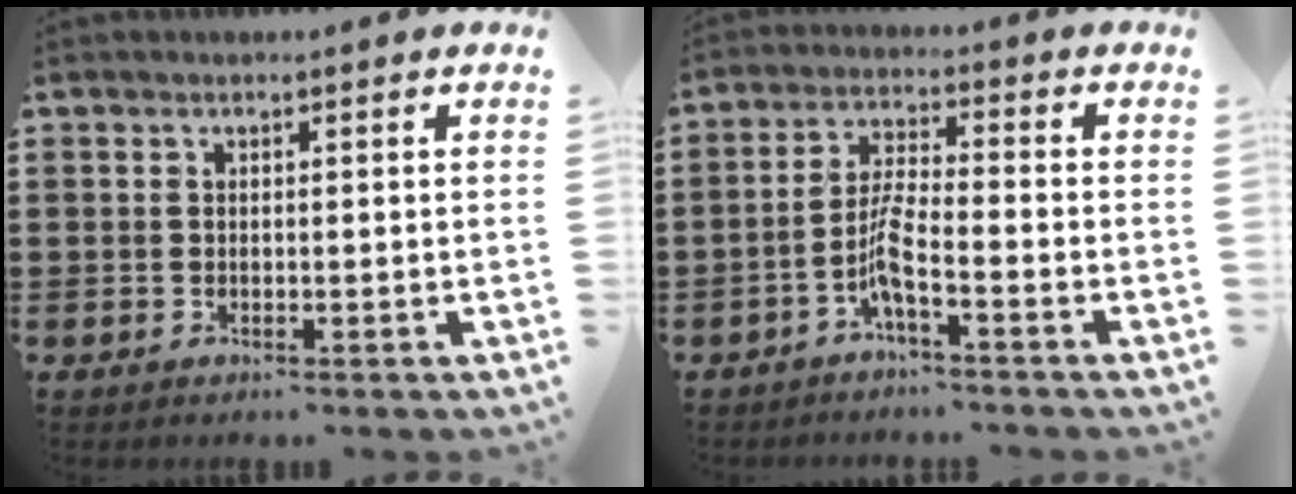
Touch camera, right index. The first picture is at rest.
{"total": 5.3, "force": [-3.1, 0.4, 4.3], "torque": [-0.103, -0.009, -0.062]}